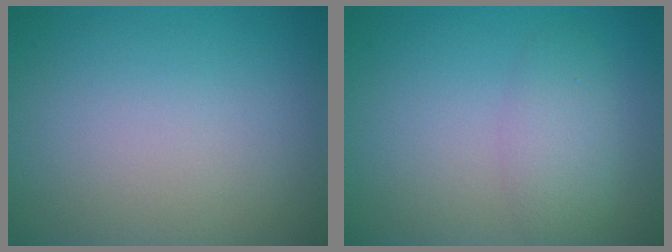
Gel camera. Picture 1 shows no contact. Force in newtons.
{"total": 1.8, "press": 1.8, "slide": 0.2}